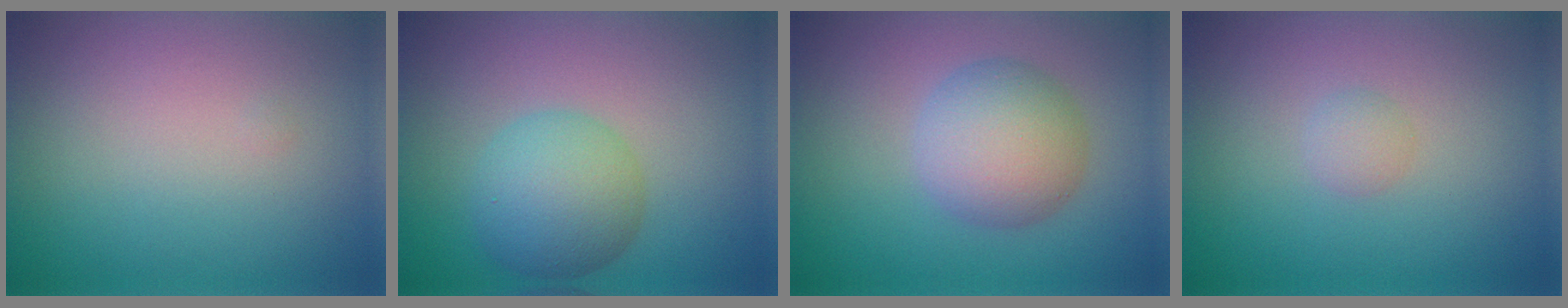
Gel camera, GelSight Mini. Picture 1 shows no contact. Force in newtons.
{"total": 5.1, "press": 5.1, "slide": 0.2}
{"total": 5.2, "press": 5.2, "slide": 0.0}
{"total": 1.0, "press": 1.0, "slide": 0.1}